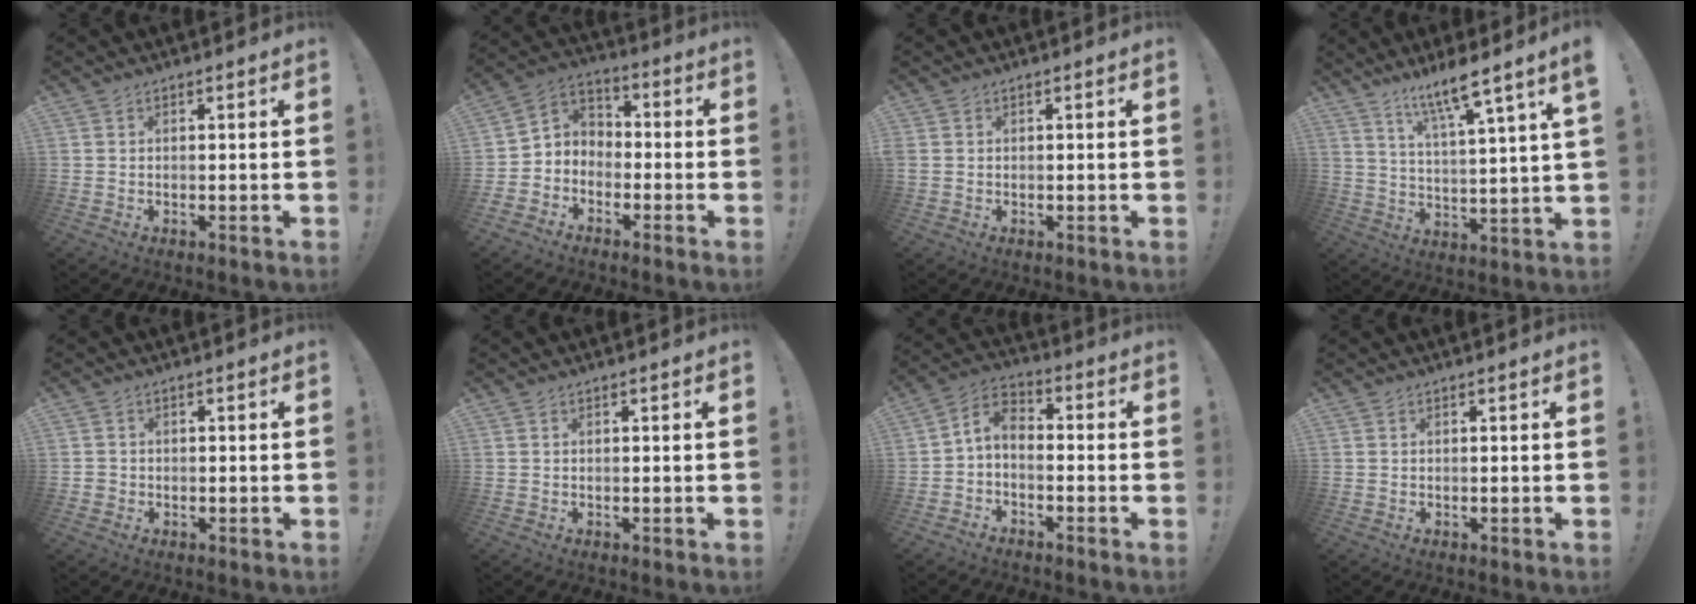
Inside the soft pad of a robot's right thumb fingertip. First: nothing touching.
{"total": 6.1, "force": [-3.9, 4.7, 0.5], "torque": [-0.017, 0.019, -0.070]}
{"total": 0.8, "force": [-0.1, 0.7, 0.3], "torque": [-0.012, 0.007, 0.000]}
{"total": 10.5, "force": [7.5, 0.0, 7.4], "torque": [-0.116, -0.047, 0.116]}
{"total": 1.6, "force": [-0.6, 1.4, 0.4], "torque": [-0.010, 0.007, -0.010]}
{"total": 0.0}
{"total": 5.2, "force": [-2.1, 3.2, 3.6], "torque": [-0.076, 0.009, -0.038]}
{"total": 0.0}